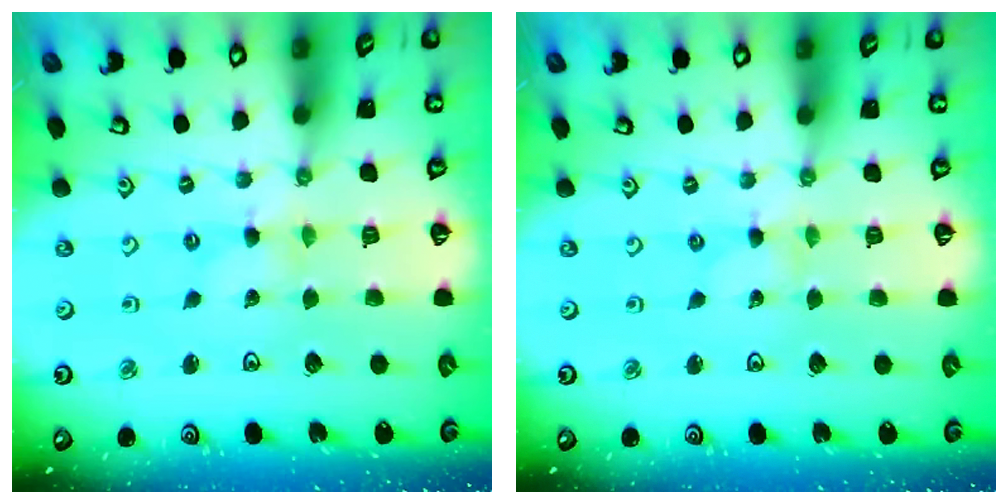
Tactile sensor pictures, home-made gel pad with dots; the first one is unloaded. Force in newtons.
{"total": 0.0}